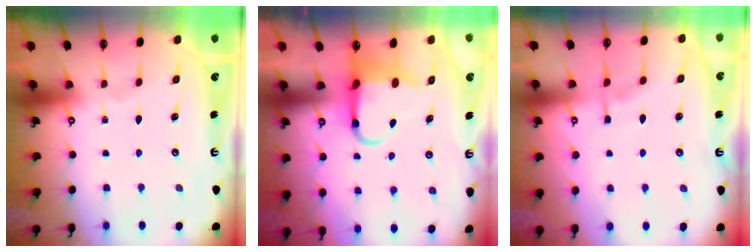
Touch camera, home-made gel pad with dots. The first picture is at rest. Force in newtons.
{"total": 5.4, "press": 5.4, "slide": 0.8}
{"total": 3.5, "press": 3.5, "slide": 0.7}